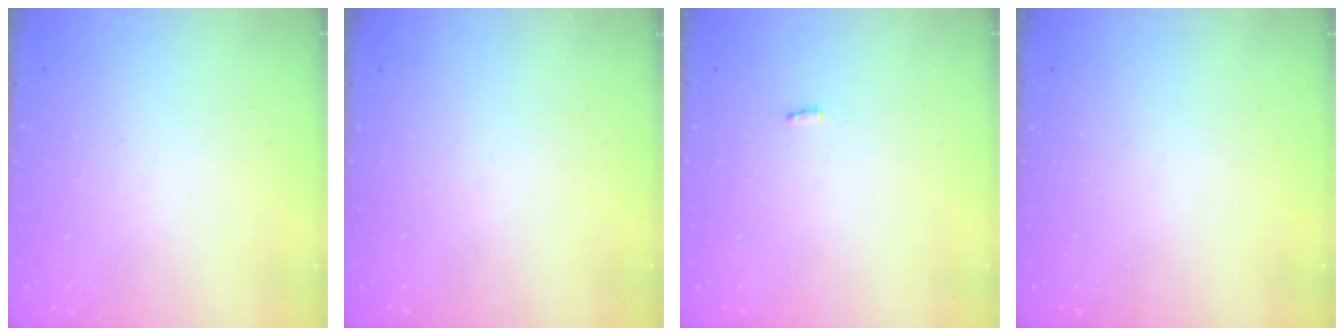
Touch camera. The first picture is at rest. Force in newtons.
{"total": 0.0}
{"total": 2.3, "press": 2.3, "slide": 0.4}
{"total": 0.0}